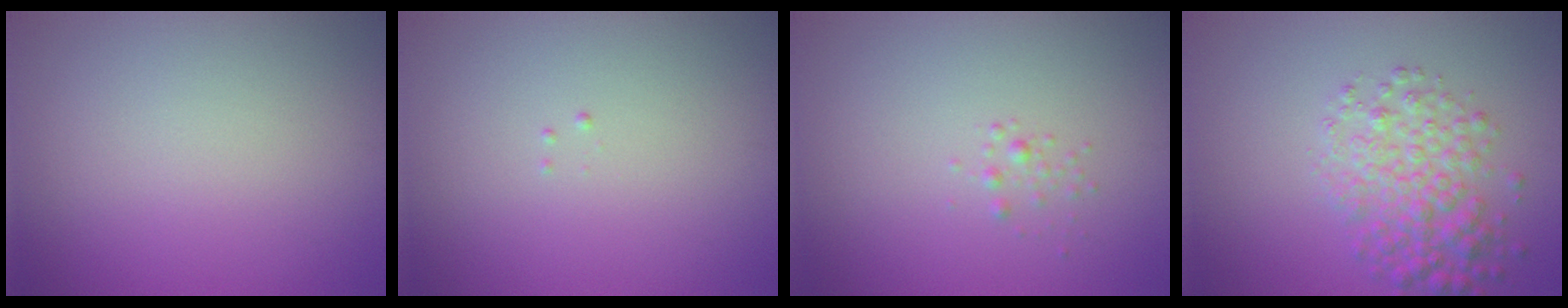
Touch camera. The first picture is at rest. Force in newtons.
{"total": 0.0}
{"total": 0.7, "press": 0.7, "slide": 0.0}
{"total": 4.5, "press": 4.5, "slide": 0.1}